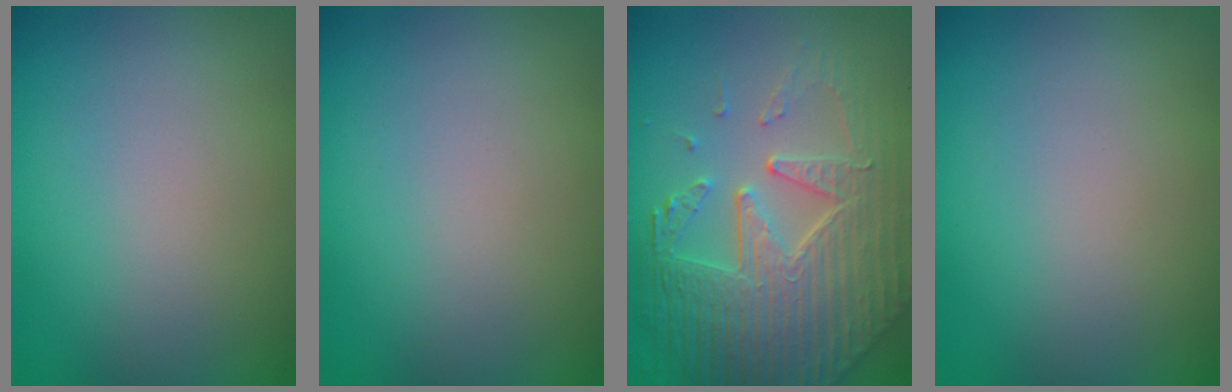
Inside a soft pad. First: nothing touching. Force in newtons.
{"total": 0.0}
{"total": 8.8, "press": 6.1, "slide": 6.4}
{"total": 0.0}